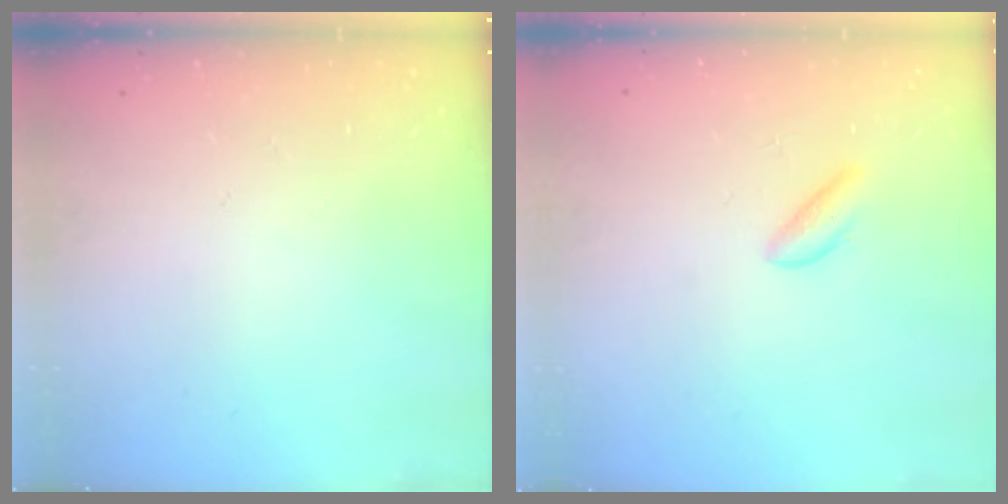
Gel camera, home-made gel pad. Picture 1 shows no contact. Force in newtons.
{"total": 2.7, "press": 2.7, "slide": 0.3}